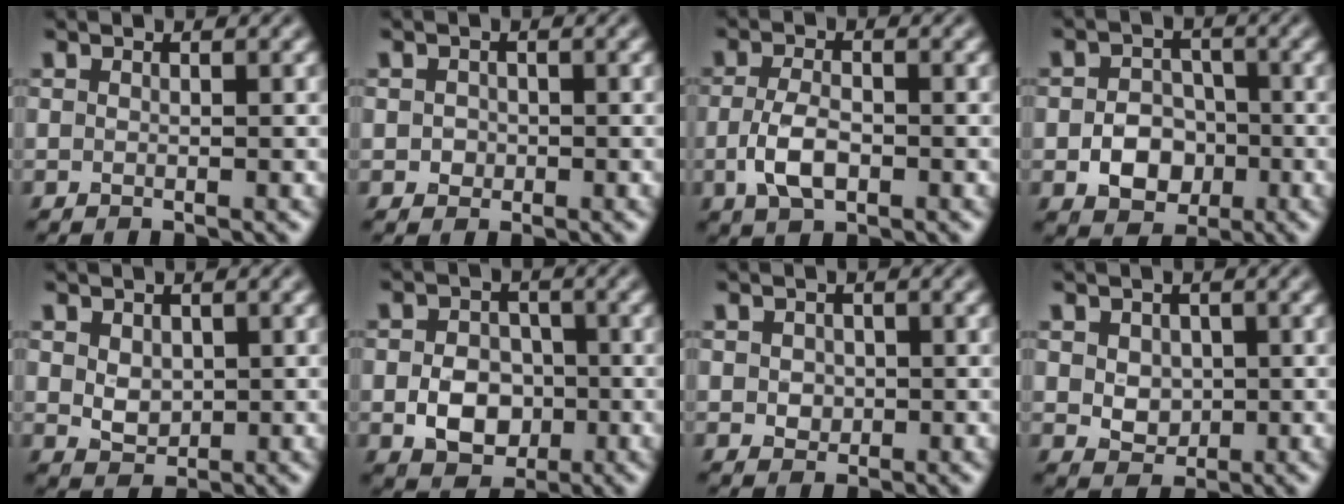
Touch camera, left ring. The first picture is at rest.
{"total": 1.1, "force": [0.0, 1.0, 0.3], "torque": [-0.001, -0.002, -0.002]}
{"total": 3.6, "force": [-1.0, 1.9, 2.9], "torque": [-0.063, -0.004, -0.020]}
{"total": 4.4, "force": [-1.3, 3.4, 2.4], "torque": [-0.034, -0.001, -0.022]}
{"total": 2.2, "force": [0.5, 1.7, 1.4], "torque": [-0.028, -0.004, 0.015]}
{"total": 4.6, "force": [-1.1, 3.6, 2.7], "torque": [-0.045, -0.003, -0.021]}
{"total": 1.4, "force": [0.1, 1.3, 0.7], "torque": [-0.011, -0.003, 0.001]}
{"total": 2.7, "force": [0.4, 2.2, 1.5], "torque": [-0.033, 0.000, 0.012]}